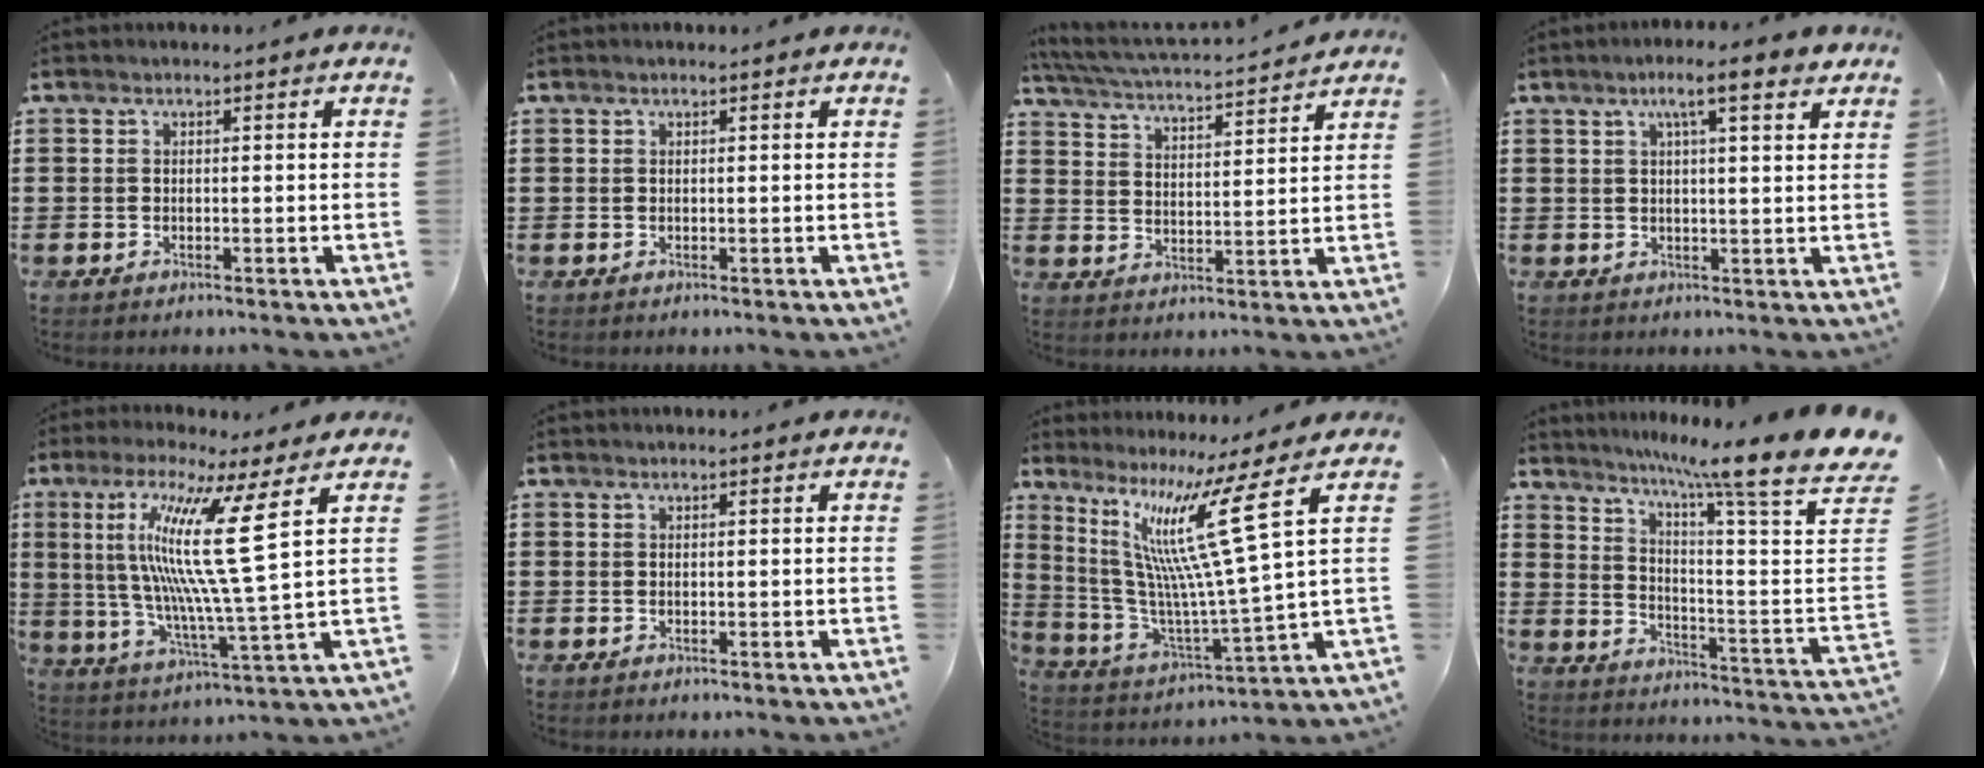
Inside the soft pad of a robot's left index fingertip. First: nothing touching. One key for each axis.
{"total": 0.0}
{"total": 4.4, "fx": 4.2, "fy": -0.2, "fz": 1.4, "tx": -0.048, "ty": -0.031, "tz": 0.066}
{"total": 6.1, "fx": 3.6, "fy": 0.9, "fz": 4.8, "tx": -0.087, "ty": 0.000, "tz": 0.056}
{"total": 15.0, "fx": 5.4, "fy": 0.3, "fz": 14.0, "tx": -0.290, "ty": -0.024, "tz": 0.074}
{"total": 0.0}
{"total": 14.6, "fx": 6.9, "fy": 0.0, "fz": 12.8, "tx": -0.263, "ty": -0.039, "tz": 0.099}
{"total": 10.2, "fx": 7.7, "fy": -1.9, "fz": 6.4, "tx": -0.131, "ty": -0.079, "tz": 0.111}